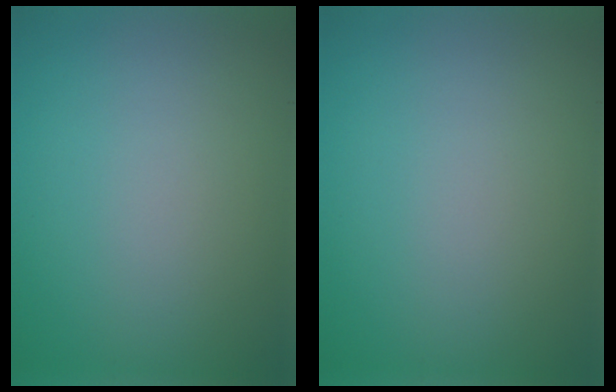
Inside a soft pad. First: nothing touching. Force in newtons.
{"total": 0.0}